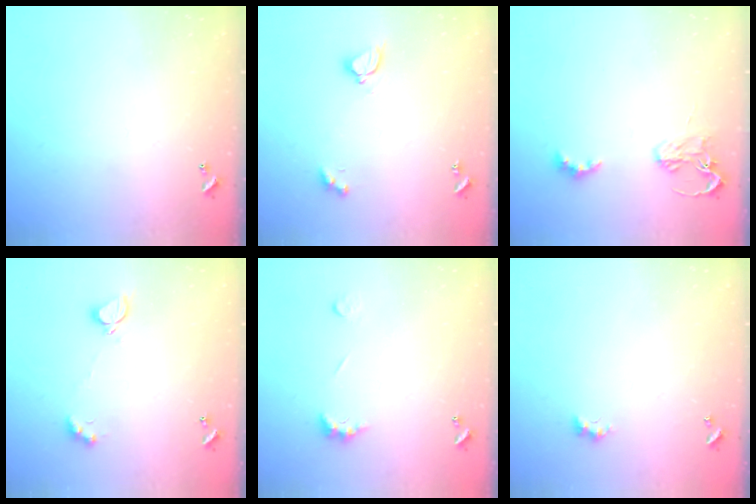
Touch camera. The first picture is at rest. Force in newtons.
{"total": 3.4, "press": 3.3, "slide": 0.4}
{"total": 2.9, "press": 2.8, "slide": 0.6}
{"total": 2.5, "press": 2.4, "slide": 0.5}
{"total": 2.5, "press": 2.4, "slide": 0.7}
{"total": 2.7, "press": 2.6, "slide": 0.6}